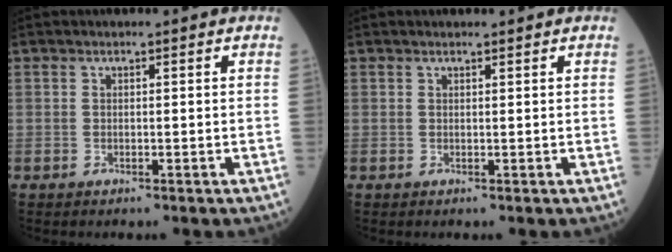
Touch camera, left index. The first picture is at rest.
{"total": 0.5, "force": [0.5, 0.1, 0.0], "torque": [-0.002, 0.002, 0.007]}